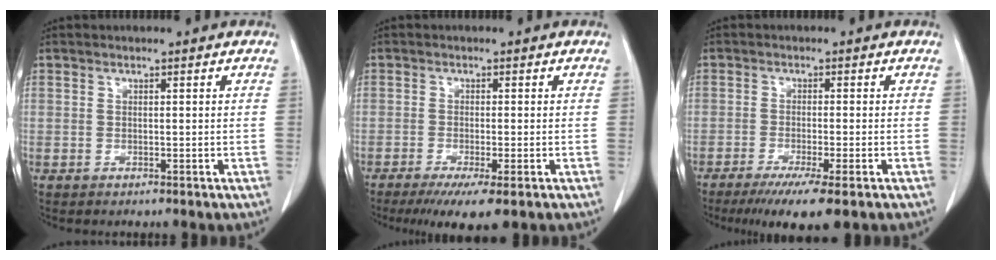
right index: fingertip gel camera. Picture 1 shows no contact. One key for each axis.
{"total": 5.9, "fx": -3.6, "fy": 0.6, "fz": 4.7, "tx": -0.072, "ty": -0.016, "tz": -0.057}
{"total": 7.5, "fx": -4.8, "fy": 0.1, "fz": 5.7, "tx": -0.087, "ty": -0.019, "tz": -0.074}